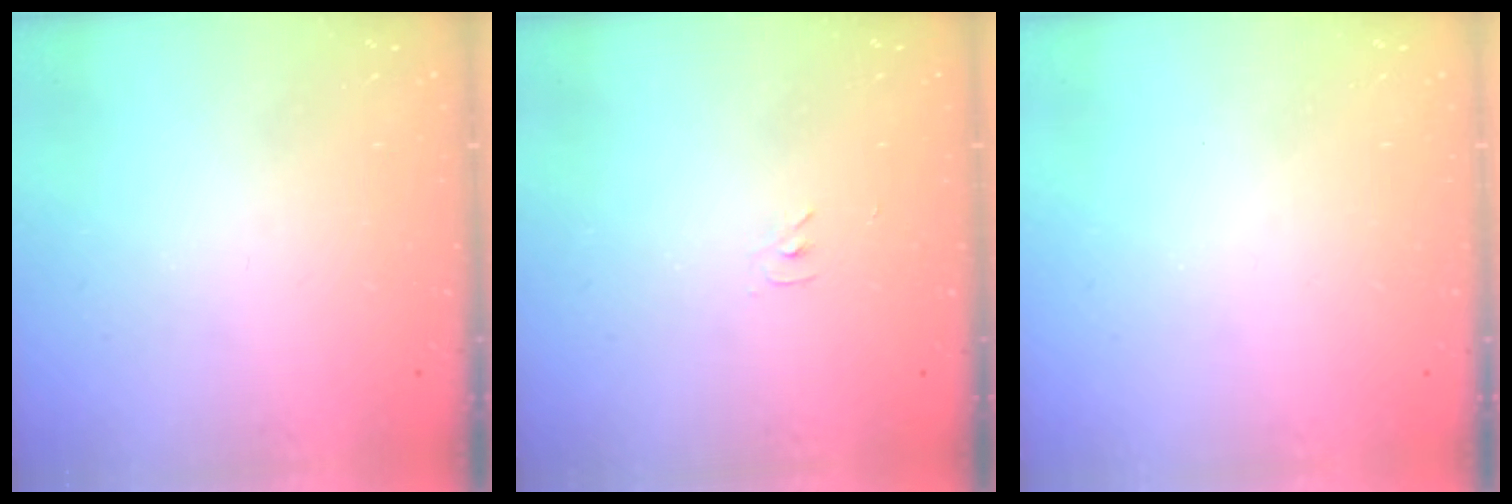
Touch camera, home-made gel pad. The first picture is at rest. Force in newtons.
{"total": 3.5, "press": 3.5, "slide": 0.5}
{"total": 0.0}